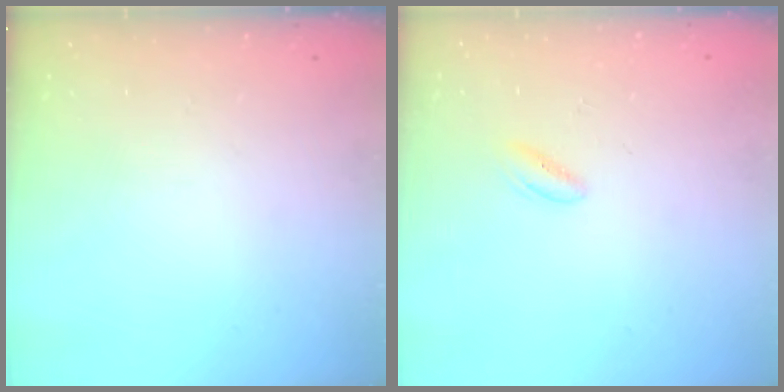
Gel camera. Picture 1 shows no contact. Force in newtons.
{"total": 1.5, "press": 1.4, "slide": 0.3}